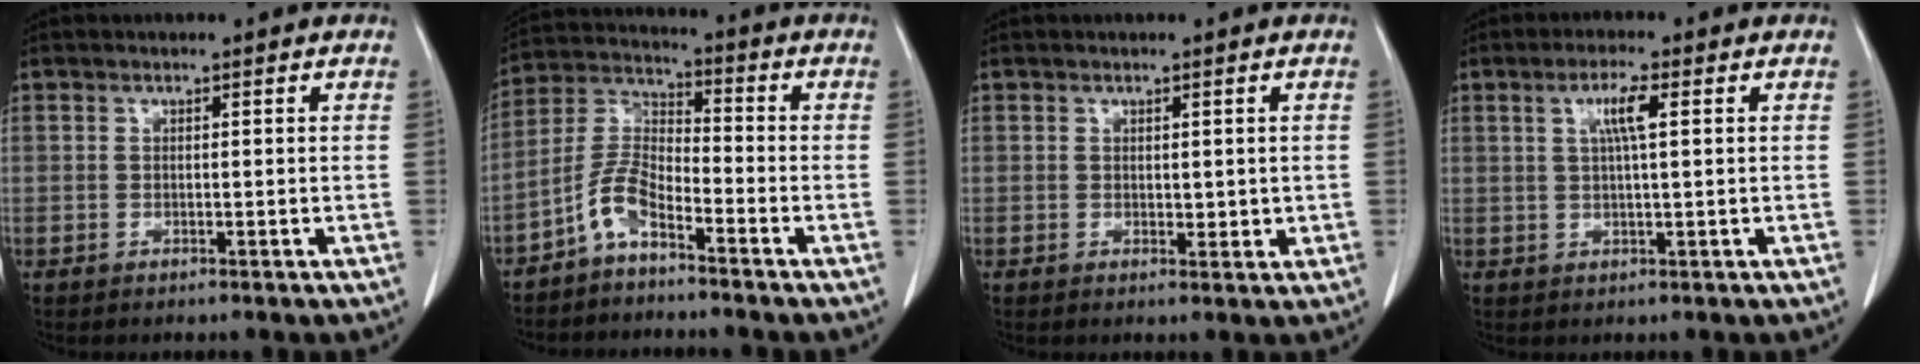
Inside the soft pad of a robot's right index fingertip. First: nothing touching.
{"total": 6.2, "force": [-4.3, 1.7, 4.2], "torque": [-0.100, 0.008, -0.091]}
{"total": 1.7, "force": [0.3, 0.9, 1.4], "torque": [-0.015, -0.007, 0.008]}
{"total": 4.2, "force": [1.3, 0.2, 4.0], "torque": [-0.074, 0.004, 0.023]}